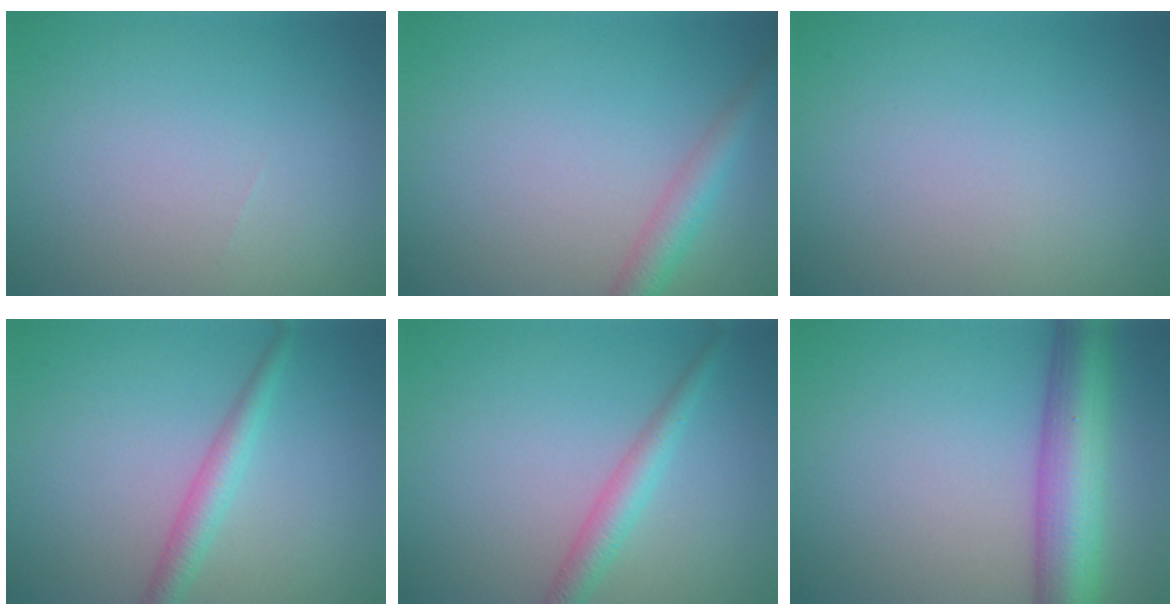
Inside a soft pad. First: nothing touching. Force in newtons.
{"total": 2.8, "press": 2.8, "slide": 0.1}
{"total": 0.0}
{"total": 2.3, "press": 2.3, "slide": 0.0}
{"total": 2.5, "press": 2.5, "slide": 0.1}
{"total": 7.9, "press": 7.9, "slide": 0.2}